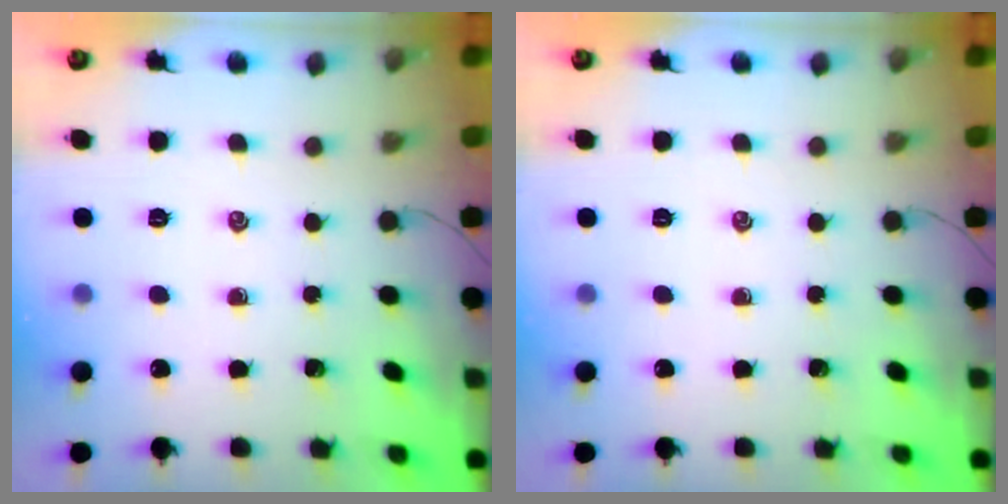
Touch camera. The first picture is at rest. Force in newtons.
{"total": 0.0}